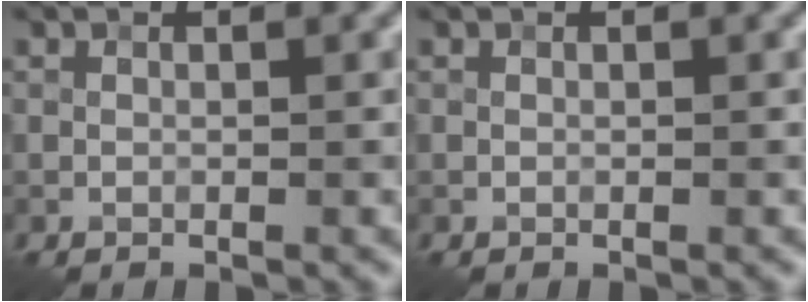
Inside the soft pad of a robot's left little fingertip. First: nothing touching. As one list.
[{"total": 0.0}]